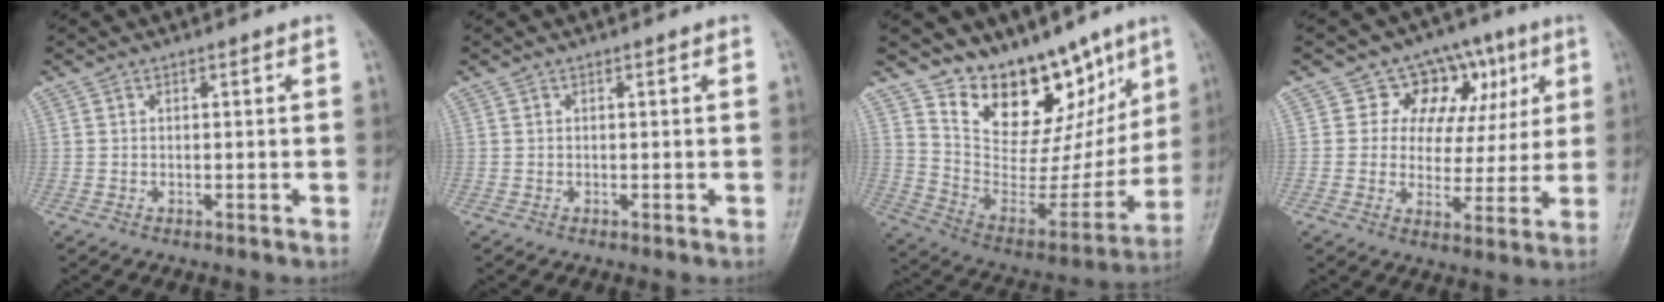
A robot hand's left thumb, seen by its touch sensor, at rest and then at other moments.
{"total": 0.0}
{"total": 20.3, "force": [13.5, 11.3, 10.0], "torque": [-0.075, -0.078, 0.232]}
{"total": 12.1, "force": [4.7, 9.5, 5.7], "torque": [-0.019, -0.004, 0.067]}